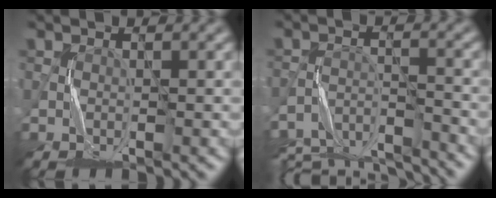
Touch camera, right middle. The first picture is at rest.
{"total": 10.9, "force": [-10.3, 2.7, 2.7], "torque": [-0.048, -0.012, -0.154]}